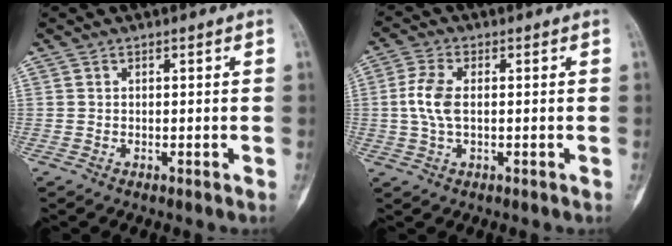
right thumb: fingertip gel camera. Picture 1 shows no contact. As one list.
[{"total": 7.6, "force": [0.5, 4.4, 6.2], "torque": [-0.135, 0.010, 0.008]}]